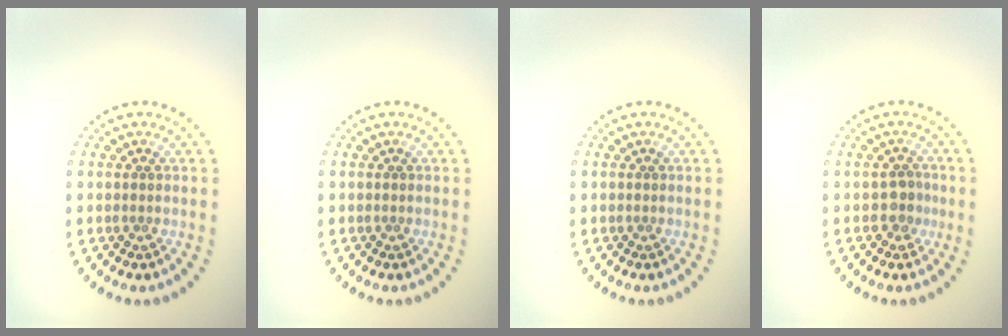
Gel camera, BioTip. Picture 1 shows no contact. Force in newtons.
{"total": 0.0}
{"total": 0.0}
{"total": 1.6, "press": 1.4, "slide": 0.8}